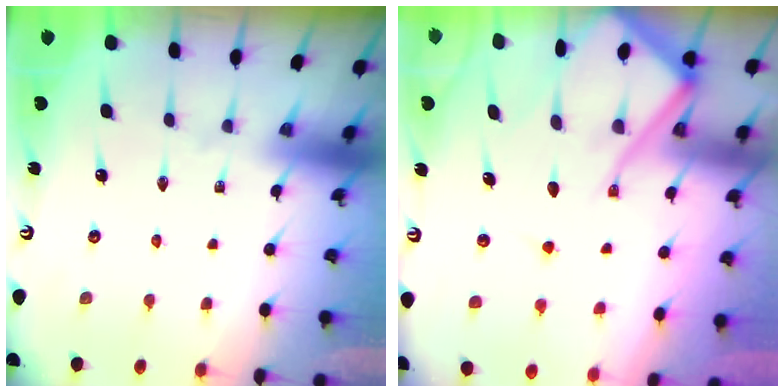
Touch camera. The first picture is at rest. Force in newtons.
{"total": 14.2, "press": 14.2, "slide": 1.4}